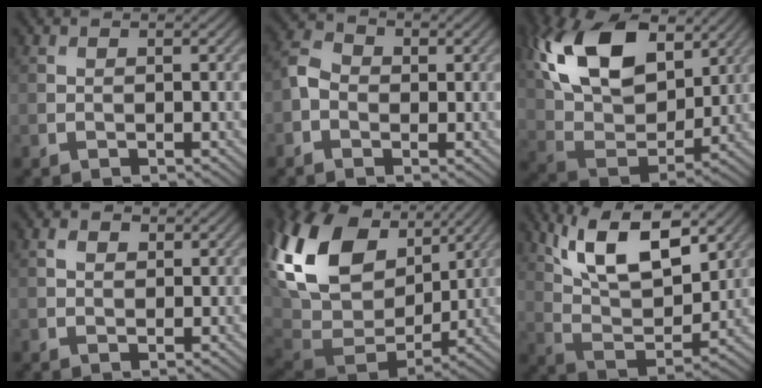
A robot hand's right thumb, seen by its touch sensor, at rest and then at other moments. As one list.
[{"total": 3.4, "force": [-0.7, 2.6, 2.0], "torque": [-0.044, 0.006, -0.024]}, {"total": 16.6, "force": [7.4, 9.6, 11.3], "torque": [-0.243, 0.015, 0.134]}, {"total": 1.5, "force": [0.7, 1.1, 0.9], "torque": [-0.017, 0.002, 0.011]}, {"total": 19.2, "force": [6.3, 12.8, 12.9], "torque": [-0.313, 0.009, 0.128]}, {"total": 13.5, "force": [7.9, 5.5, 9.5], "torque": [-0.184, 0.000, 0.134]}]